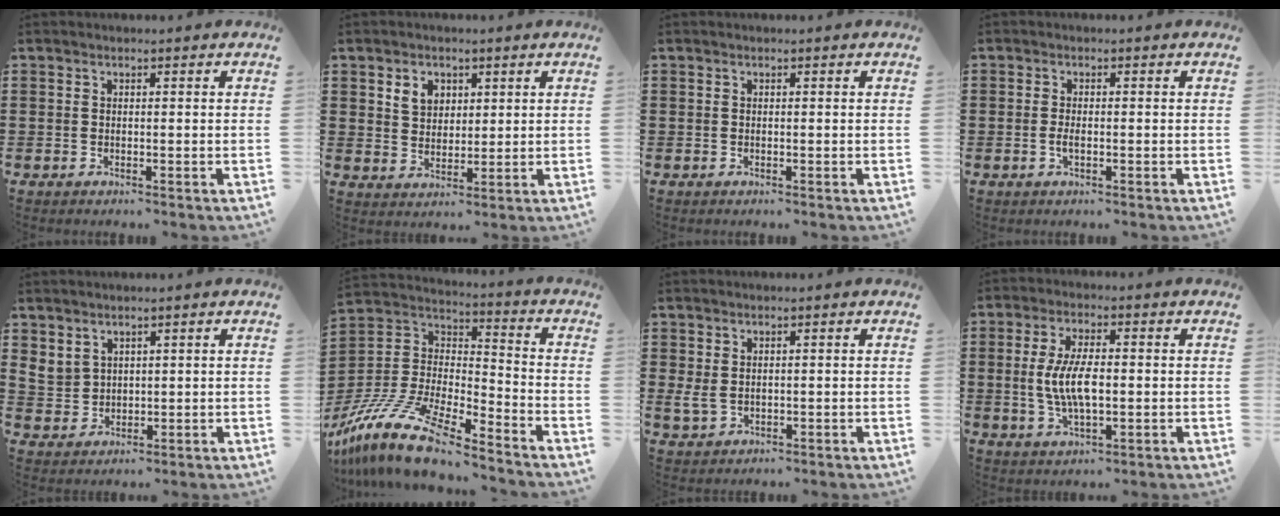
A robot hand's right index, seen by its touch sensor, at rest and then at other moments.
{"total": 4.0, "force": [2.0, 3.0, 1.6], "torque": [-0.043, 0.012, 0.036]}
{"total": 0.0}
{"total": 1.6, "force": [-0.4, 0.5, 1.4], "torque": [-0.034, -0.004, -0.009]}
{"total": 3.5, "force": [2.6, 2.2, 0.6], "torque": [-0.024, 0.006, 0.051]}
{"total": 15.5, "force": [-12.7, 3.4, 8.3], "torque": [-0.182, 0.035, -0.246]}
{"total": 2.3, "force": [0.9, 1.5, 1.5], "torque": [-0.048, 0.000, 0.013]}
{"total": 7.4, "force": [-0.3, 2.9, 6.8], "torque": [-0.152, -0.003, -0.013]}